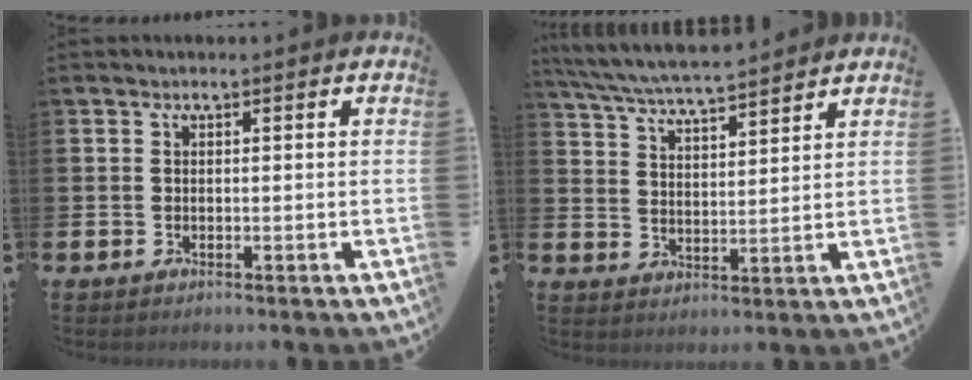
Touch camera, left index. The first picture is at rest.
{"total": 6.3, "force": [6.1, 0.4, 1.6], "torque": [-0.054, -0.035, 0.108]}